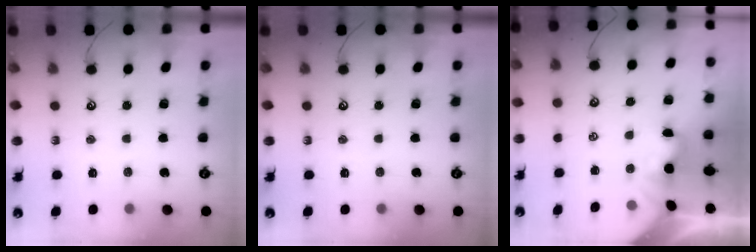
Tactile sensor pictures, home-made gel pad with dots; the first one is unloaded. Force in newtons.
{"total": 0.0}
{"total": 1.8, "press": 1.7, "slide": 0.5}